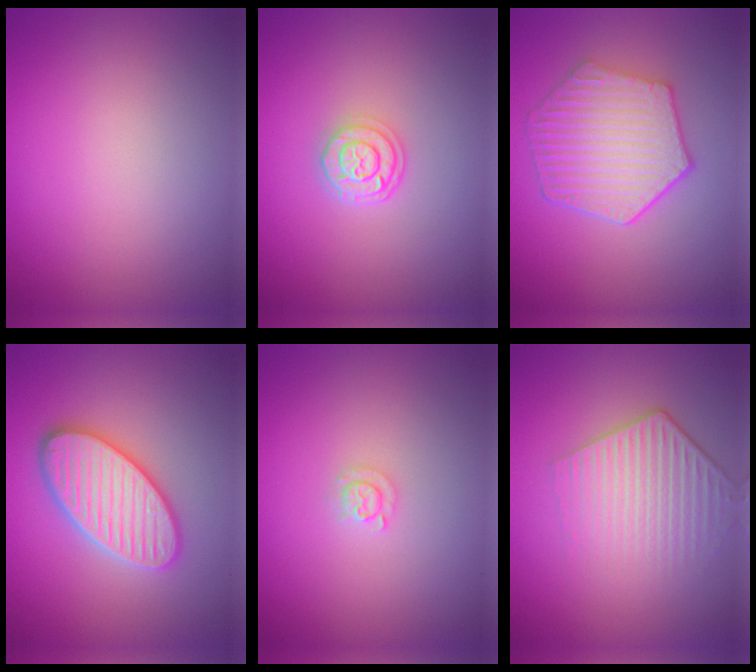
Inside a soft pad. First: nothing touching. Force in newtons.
{"total": 2.7, "press": 2.2, "slide": 1.6}
{"total": 6.4, "press": 4.8, "slide": 4.2}
{"total": 5.8, "press": 5.8, "slide": 0.6}
{"total": 1.1, "press": 1.1, "slide": 0.2}
{"total": 4.1, "press": 3.1, "slide": 2.7}